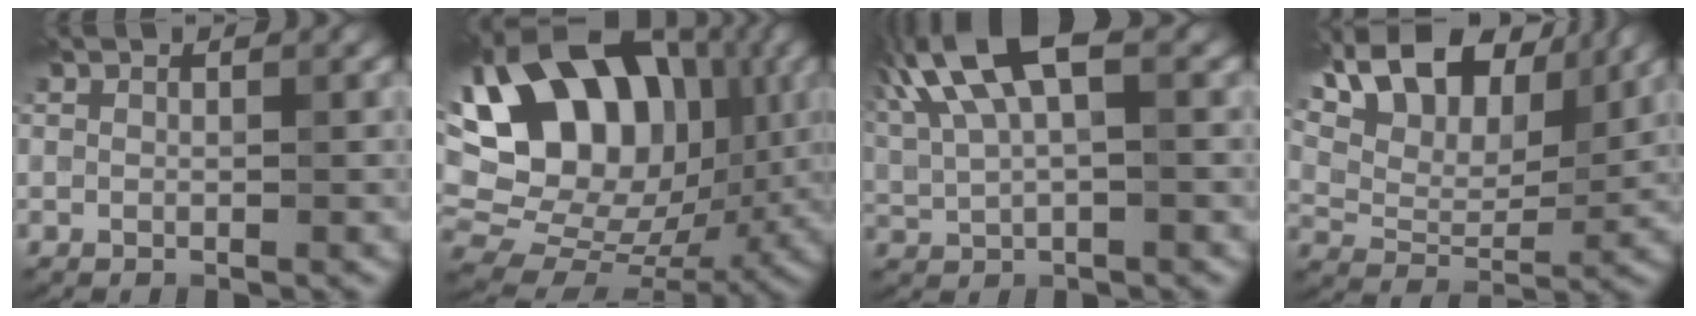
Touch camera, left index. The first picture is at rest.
{"total": 19.0, "force": [5.3, 13.3, 12.4], "torque": [-0.201, 0.039, 0.102]}
{"total": 9.2, "force": [3.8, 3.7, 7.5], "torque": [-0.181, 0.021, 0.073]}
{"total": 13.2, "force": [8.5, 6.3, 7.9], "torque": [-0.163, 0.030, 0.122]}